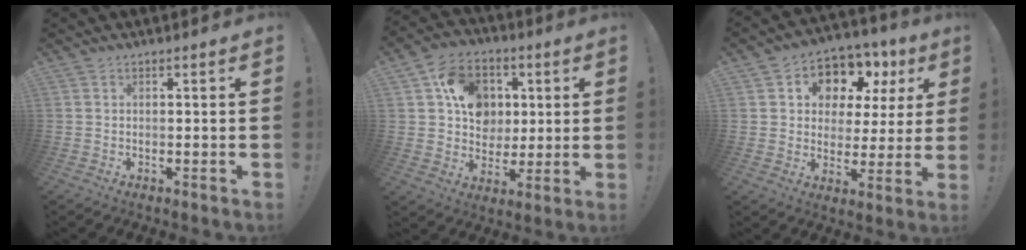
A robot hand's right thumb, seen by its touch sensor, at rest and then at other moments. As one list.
[{"total": 15.0, "force": [4.1, 12.6, 7.0], "torque": [-0.093, -0.001, 0.088]}, {"total": 9.9, "force": [5.8, 7.1, 3.7], "torque": [-0.051, -0.052, 0.110]}]